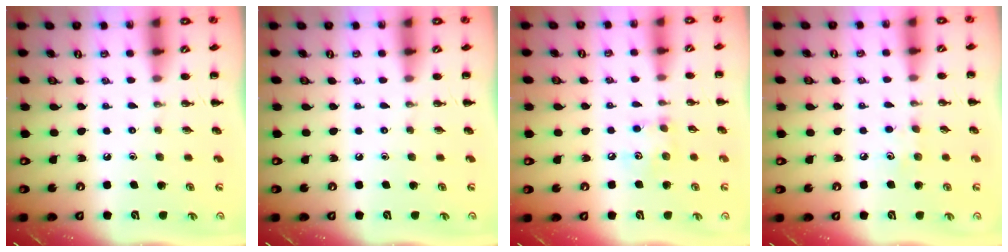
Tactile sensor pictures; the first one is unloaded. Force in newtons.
{"total": 0.0}
{"total": 5.8, "press": 5.8, "slide": 0.5}
{"total": 5.9, "press": 5.7, "slide": 1.5}